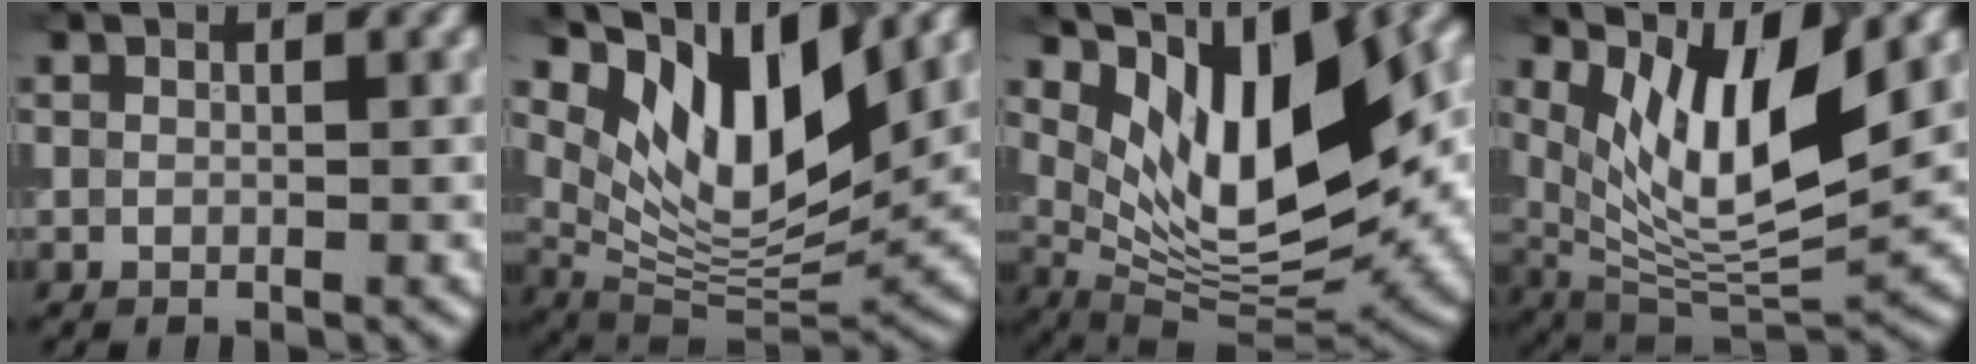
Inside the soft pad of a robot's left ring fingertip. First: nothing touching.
{"total": 10.9, "force": [5.8, 4.3, 8.1], "torque": [-0.129, -0.011, 0.111]}
{"total": 13.2, "force": [4.2, 5.4, 11.2], "torque": [-0.181, -0.012, 0.084]}
{"total": 10.1, "force": [3.9, 3.6, 8.6], "torque": [-0.150, -0.014, 0.076]}